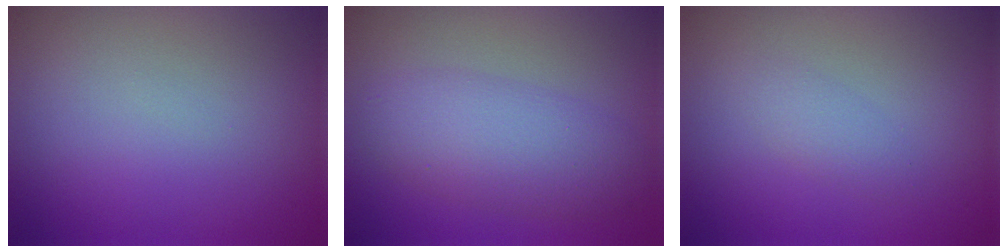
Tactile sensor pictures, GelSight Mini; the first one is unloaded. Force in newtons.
{"total": 5.1, "press": 5.1, "slide": 0.0}
{"total": 1.4, "press": 1.3, "slide": 0.1}